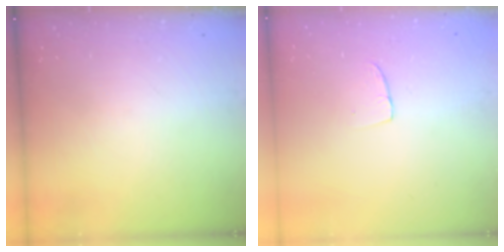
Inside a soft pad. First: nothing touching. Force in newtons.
{"total": 2.9, "press": 2.9, "slide": 0.2}